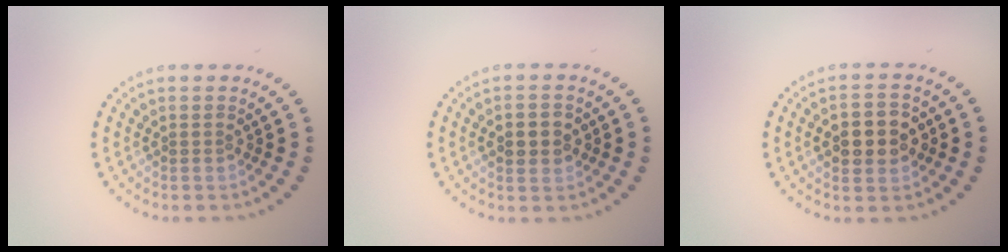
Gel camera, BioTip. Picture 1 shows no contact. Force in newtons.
{"total": 2.5, "press": 2.5, "slide": 0.1}
{"total": 4.5, "press": 4.5, "slide": 0.2}